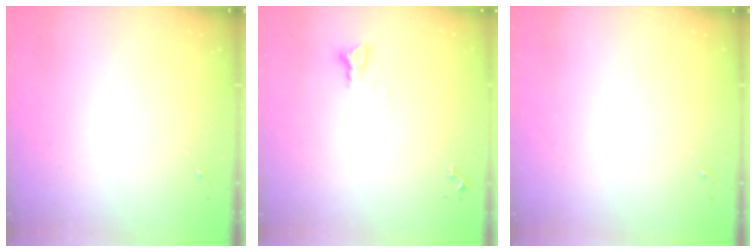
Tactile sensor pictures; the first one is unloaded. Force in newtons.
{"total": 2.8, "press": 2.8, "slide": 0.1}
{"total": 0.0}